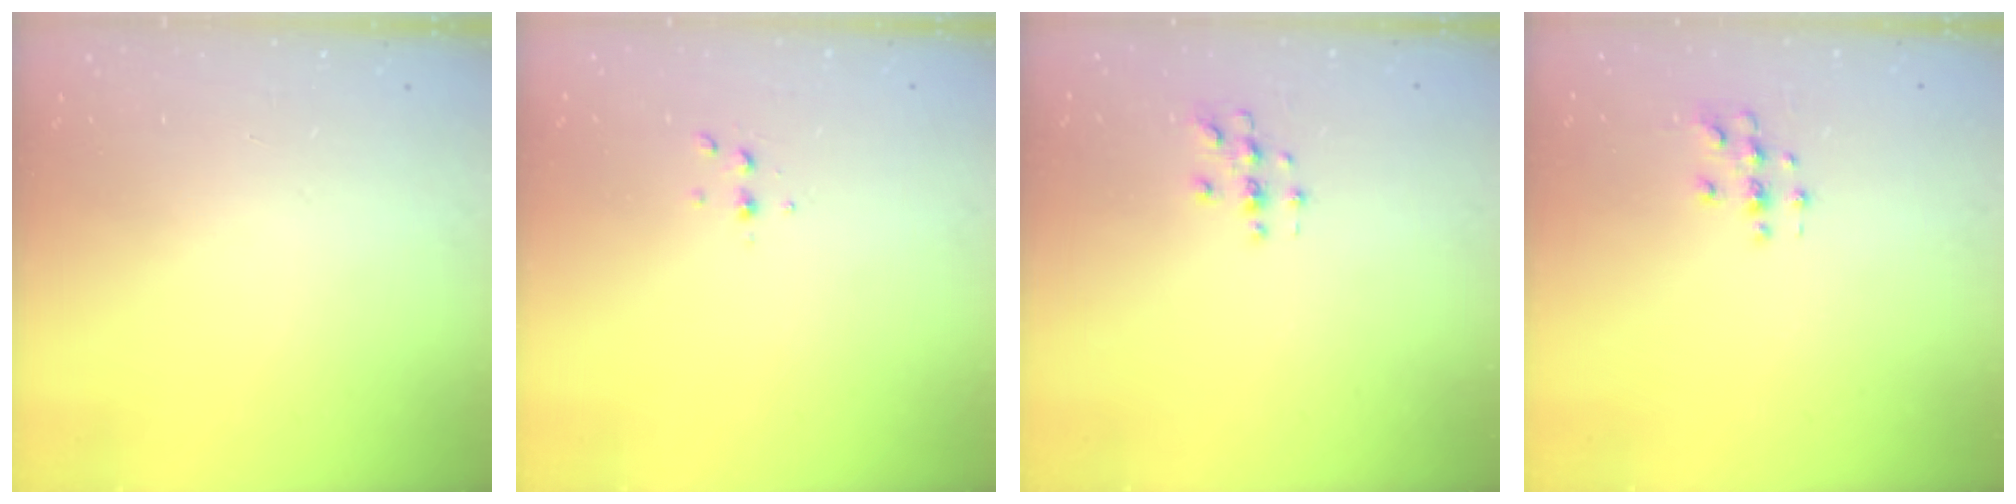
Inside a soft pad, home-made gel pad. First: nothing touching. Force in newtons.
{"total": 3.1, "press": 3.1, "slide": 0.5}
{"total": 3.0, "press": 3.0, "slide": 0.3}
{"total": 3.6, "press": 3.5, "slide": 0.4}